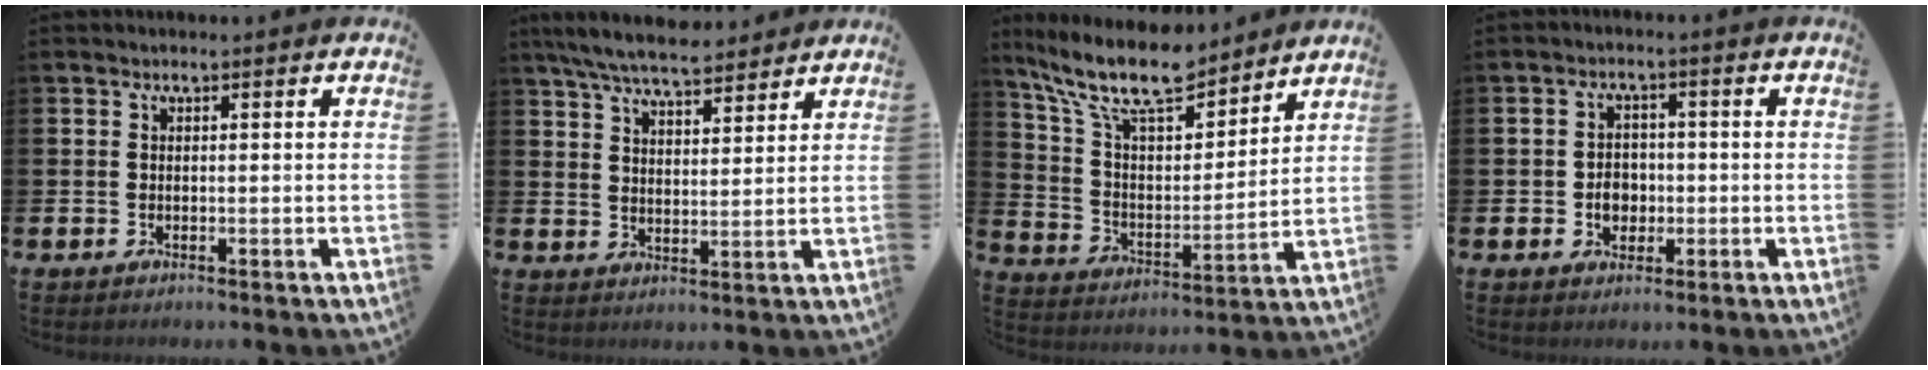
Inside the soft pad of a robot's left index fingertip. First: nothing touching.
{"total": 7.1, "force": [6.7, 1.3, 2.1], "torque": [-0.062, -0.025, 0.122]}
{"total": 12.4, "force": [10.6, 3.4, 5.3], "torque": [-0.137, -0.061, 0.188]}
{"total": 3.5, "force": [-0.7, 2.8, 1.9], "torque": [-0.025, 0.001, -0.020]}